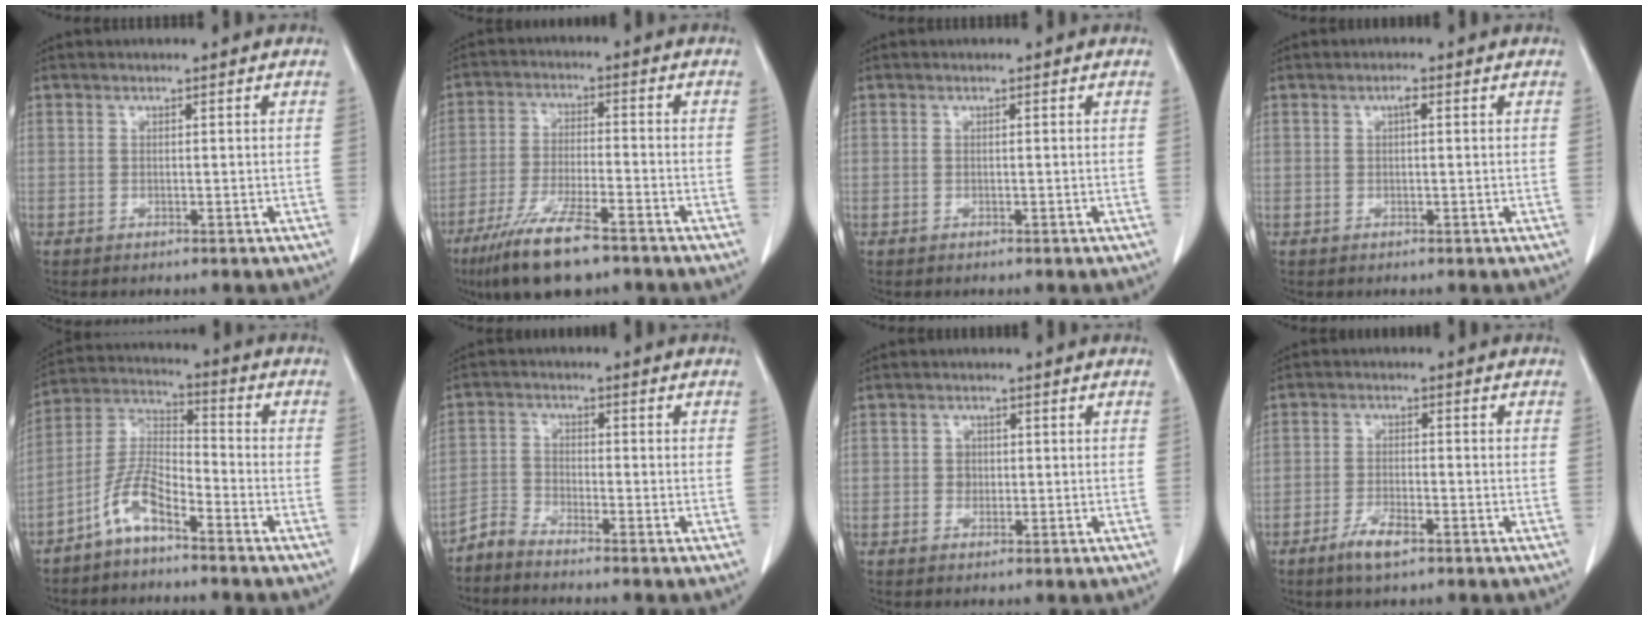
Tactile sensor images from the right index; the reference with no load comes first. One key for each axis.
{"total": 12.3, "fx": -8.5, "fy": 2.6, "fz": 8.5, "tx": -0.164, "ty": -0.023, "tz": -0.149}
{"total": 0.0}
{"total": 1.5, "fx": 0.4, "fy": 0.5, "fz": 1.4, "tx": -0.026, "ty": 0.005, "tz": 0.009}
{"total": 8.3, "fx": -5.5, "fy": 2.5, "fz": 5.8, "tx": -0.135, "ty": 0.012, "tz": -0.113}
{"total": 3.3, "fx": -3.2, "fy": 0.5, "fz": 0.5, "tx": -0.012, "ty": -0.007, "tz": -0.068}
{"total": 2.0, "fx": 0.0, "fy": 1.9, "fz": 0.8, "tx": -0.011, "ty": 0.007, "tz": 0.003}
{"total": 4.8, "fx": -3.0, "fy": 1.4, "fz": 3.5, "tx": -0.070, "ty": -0.002, "tz": -0.051}